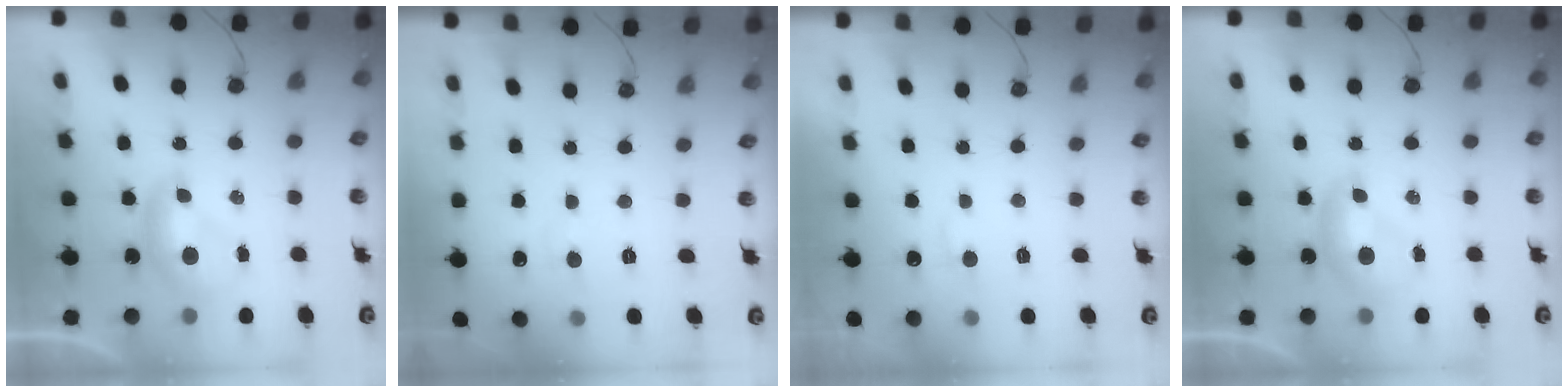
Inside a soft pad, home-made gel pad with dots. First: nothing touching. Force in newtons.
{"total": 0.8, "press": 0.5, "slide": 0.6}
{"total": 2.1, "press": 2.1, "slide": 0.4}
{"total": 0.0}